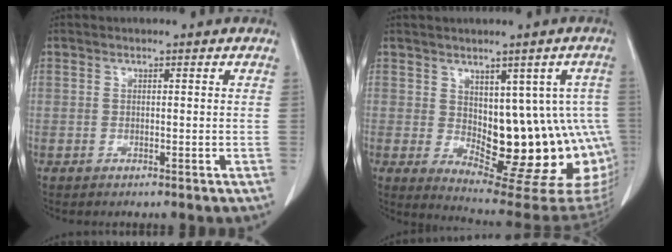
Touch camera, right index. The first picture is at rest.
{"total": 17.8, "force": [-1.4, 8.2, 15.7], "torque": [-0.139, 0.011, 0.007]}